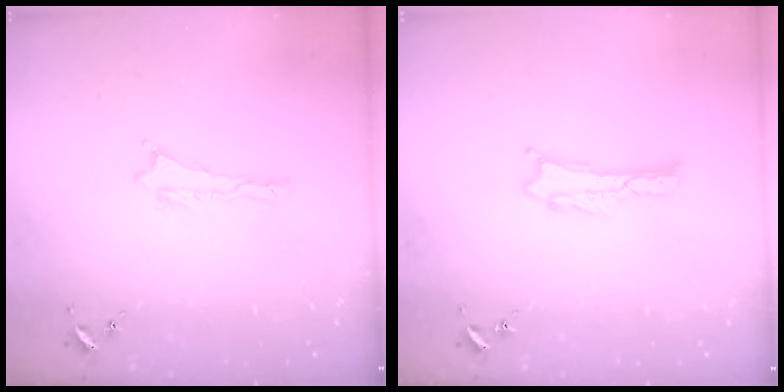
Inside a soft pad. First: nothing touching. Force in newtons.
{"total": 0.7, "press": 0.7, "slide": 0.2}